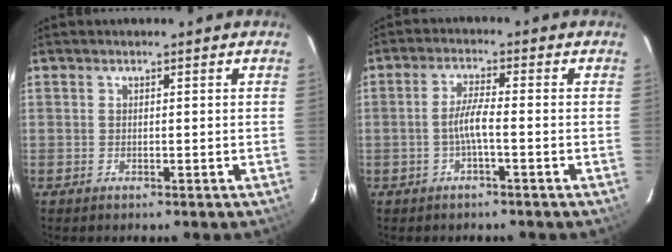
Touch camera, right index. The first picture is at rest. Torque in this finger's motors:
{"motor_torque": [0.65, -0.06, 0.42, 0.11]}